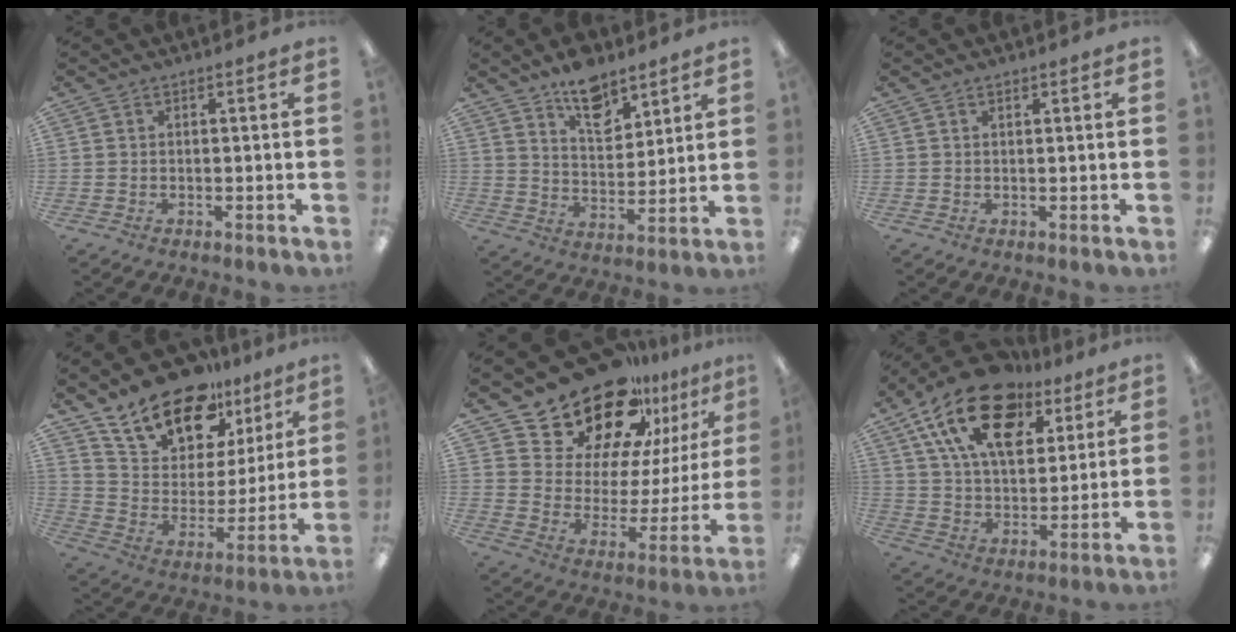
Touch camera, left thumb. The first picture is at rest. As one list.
[{"total": 11.1, "force": [8.3, 5.6, 4.9], "torque": [-0.066, -0.047, 0.148]}, {"total": 0.6, "force": [0.5, 0.3, 0.3], "torque": [-0.008, 0.002, 0.008]}, {"total": 18.2, "force": [14.7, 8.9, 6.1], "torque": [-0.131, -0.101, 0.267]}, {"total": 23.1, "force": [18.9, 10.4, 8.2], "torque": [-0.144, -0.134, 0.340]}, {"total": 20.4, "force": [11.3, 11.8, 12.2], "torque": [-0.215, -0.042, 0.202]}]